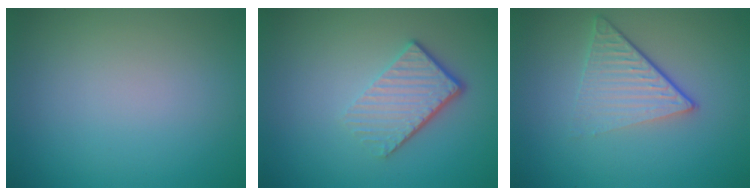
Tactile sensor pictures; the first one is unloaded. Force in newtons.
{"total": 4.1, "press": 2.8, "slide": 3.0}
{"total": 4.7, "press": 3.0, "slide": 3.6}